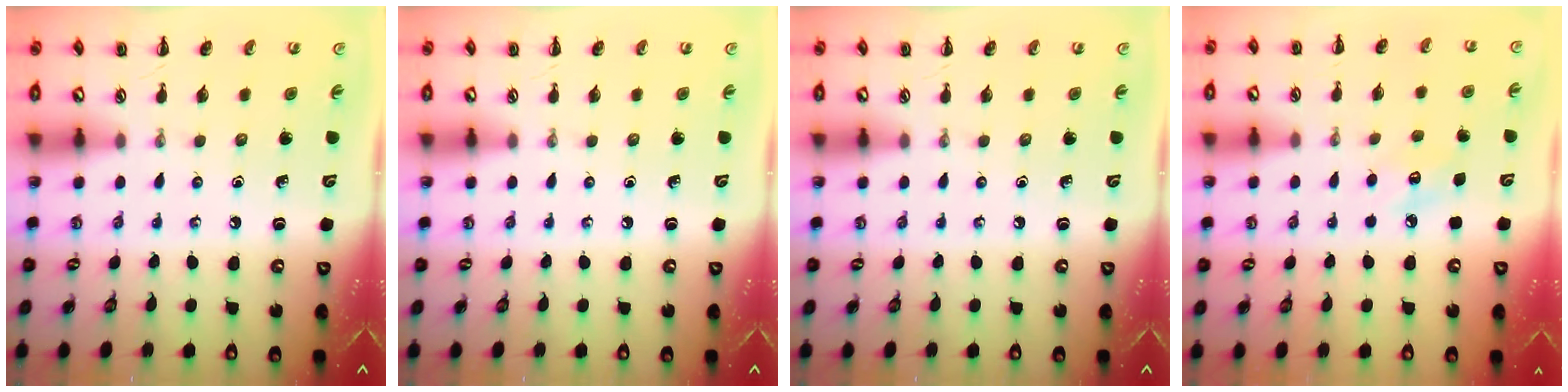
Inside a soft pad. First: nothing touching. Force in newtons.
{"total": 0.0}
{"total": 0.0}
{"total": 6.8, "press": 6.6, "slide": 1.8}